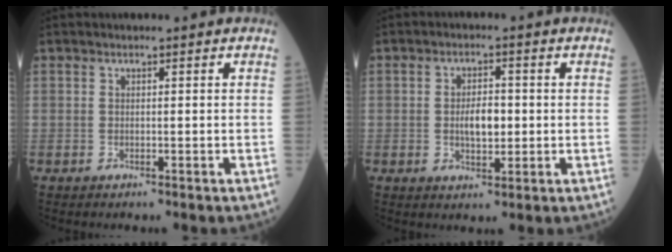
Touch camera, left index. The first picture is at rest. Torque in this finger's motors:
{"motor_torque": [0.72, -0.05, 0.15, 0.04]}